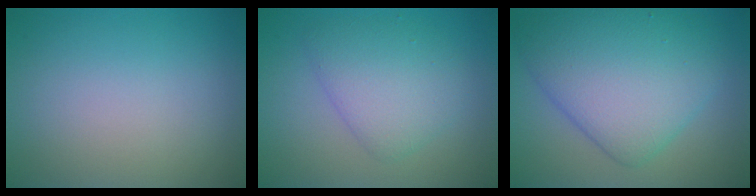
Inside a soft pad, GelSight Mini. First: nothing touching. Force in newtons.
{"total": 4.1, "press": 4.1, "slide": 0.1}
{"total": 8.4, "press": 8.4, "slide": 0.3}